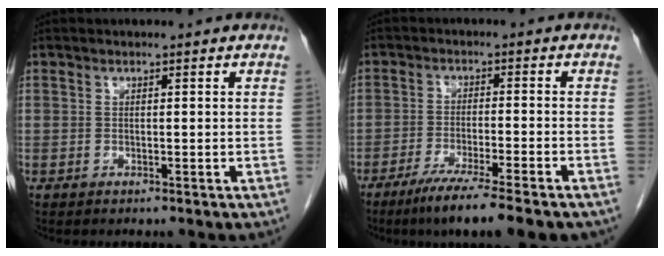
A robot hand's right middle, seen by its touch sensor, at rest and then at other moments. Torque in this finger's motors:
{"motor_torque": [1.12, -1.01, 0.17, 0.09]}